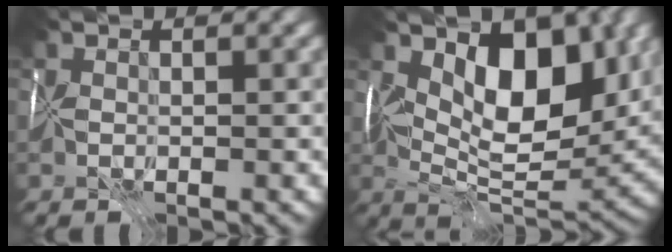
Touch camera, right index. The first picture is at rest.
{"total": 9.7, "force": [3.8, 4.8, 7.5], "torque": [-0.095, -0.016, 0.069]}